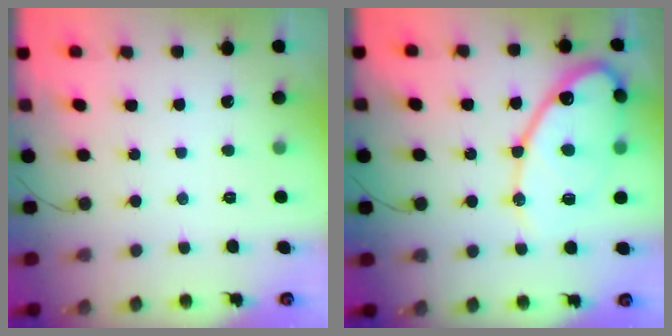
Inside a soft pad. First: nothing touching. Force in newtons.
{"total": 16.6, "press": 16.6, "slide": 1.3}